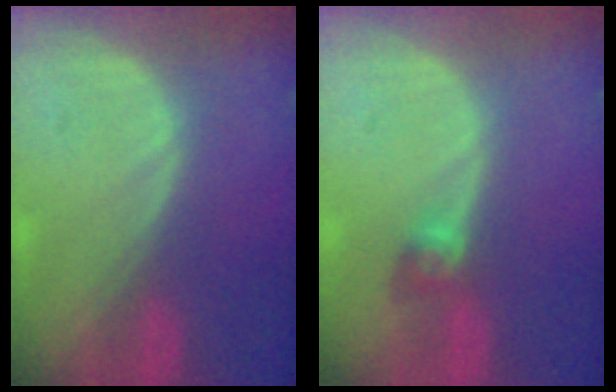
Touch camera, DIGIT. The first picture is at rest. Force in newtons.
{"total": 2.7, "press": 2.5, "slide": 0.9}